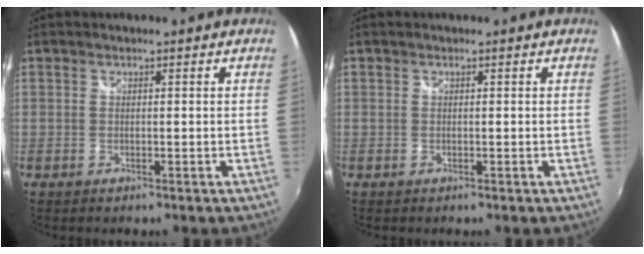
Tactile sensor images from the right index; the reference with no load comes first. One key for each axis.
{"total": 0.0}